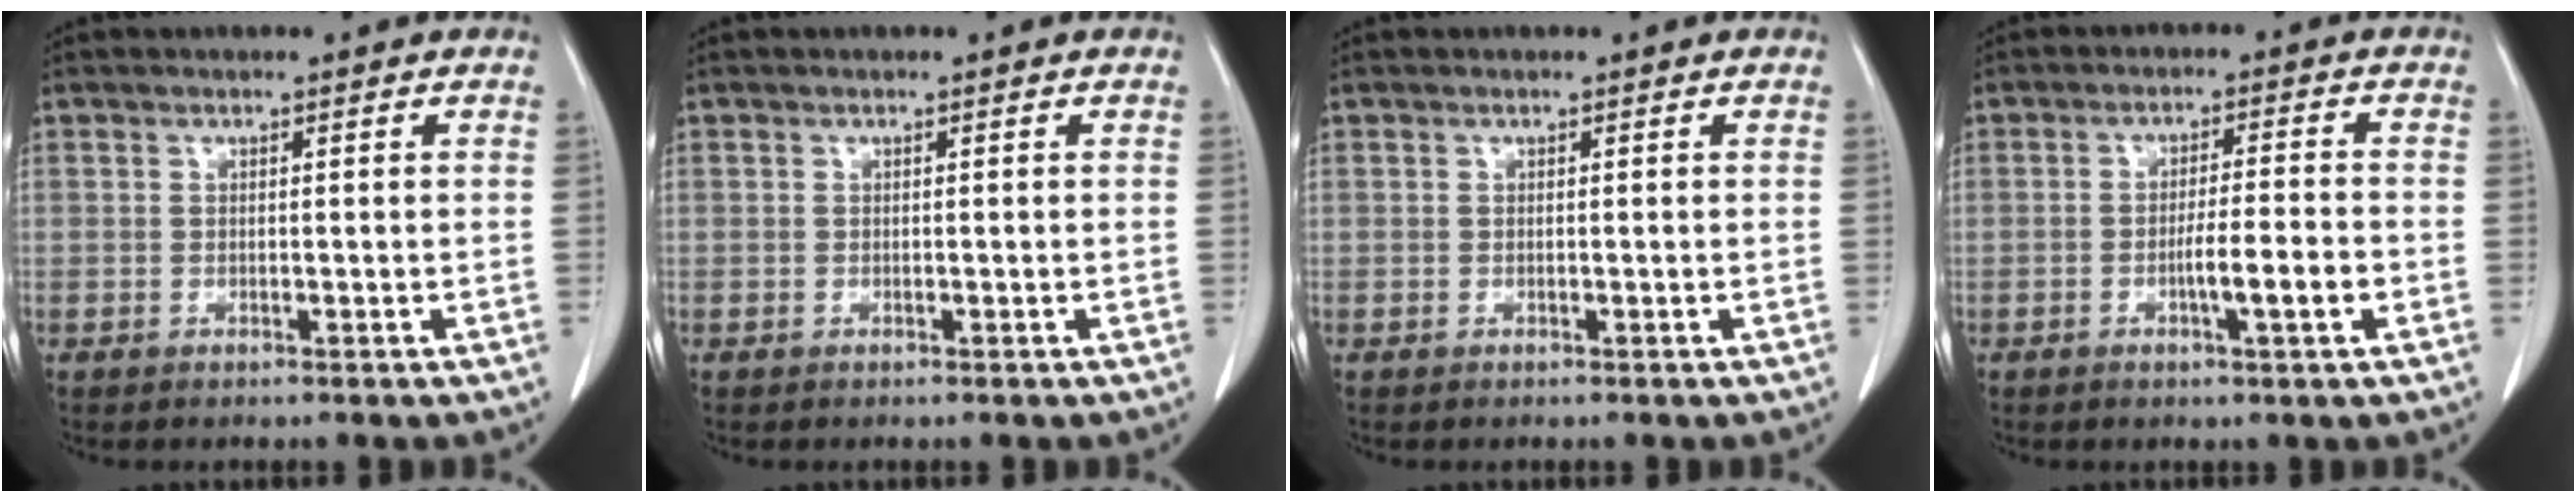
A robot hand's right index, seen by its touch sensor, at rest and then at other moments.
{"total": 0.0}
{"total": 0.0}
{"total": 6.1, "force": [-2.0, 0.5, 5.7], "torque": [-0.095, 0.001, -0.030]}